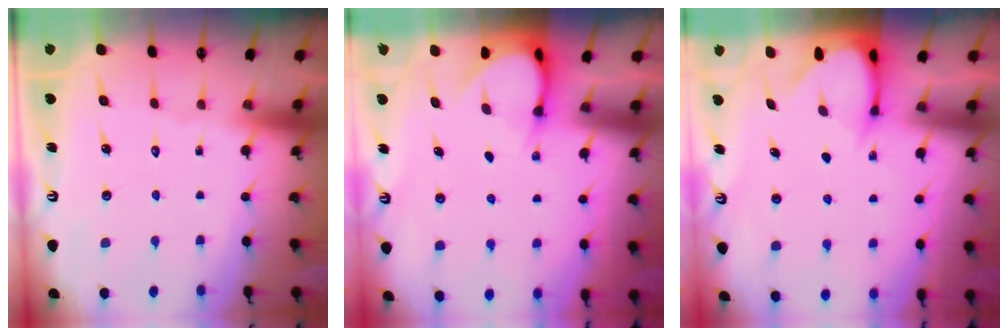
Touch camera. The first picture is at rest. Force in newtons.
{"total": 4.3, "press": 4.3, "slide": 0.3}
{"total": 3.3, "press": 3.3, "slide": 0.3}